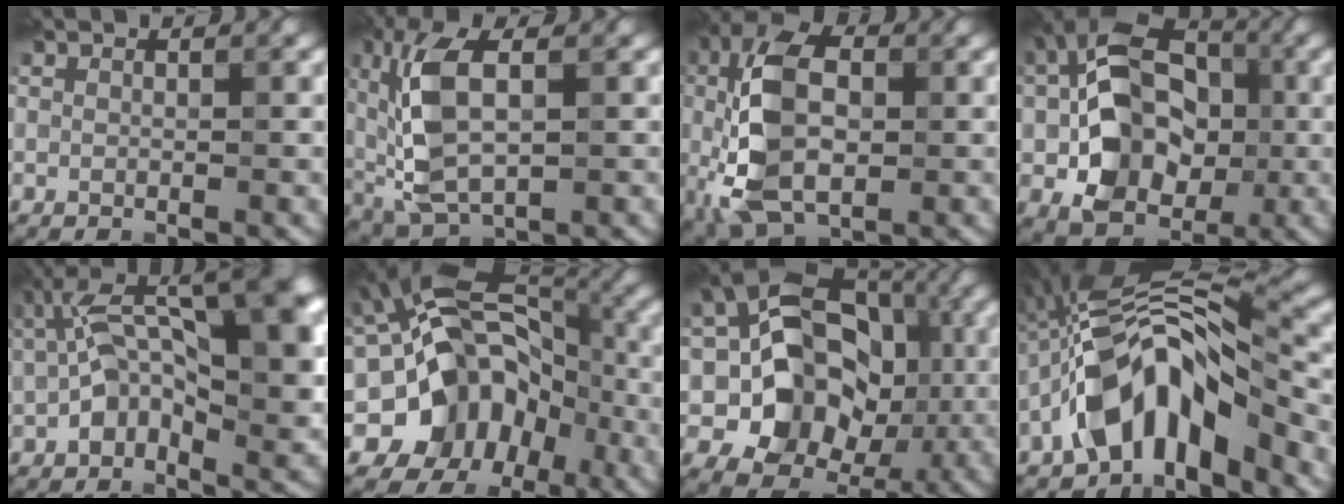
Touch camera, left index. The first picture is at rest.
{"total": 8.4, "force": [1.1, 4.1, 7.2], "torque": [-0.174, 0.002, 0.024]}
{"total": 10.3, "force": [-0.9, 6.0, 8.3], "torque": [-0.193, 0.007, -0.023]}
{"total": 12.5, "force": [-1.0, 9.0, 8.6], "torque": [-0.130, 0.007, -0.030]}
{"total": 13.0, "force": [2.8, 5.6, 11.4], "torque": [-0.182, 0.020, 0.039]}
{"total": 14.1, "force": [-4.0, 11.4, 7.3], "torque": [-0.087, 0.009, -0.089]}
{"total": 12.0, "force": [-0.8, 9.5, 7.3], "torque": [-0.087, 0.010, -0.028]}
{"total": 11.4, "force": [-4.6, 5.1, 9.1], "torque": [-0.150, 0.021, -0.092]}